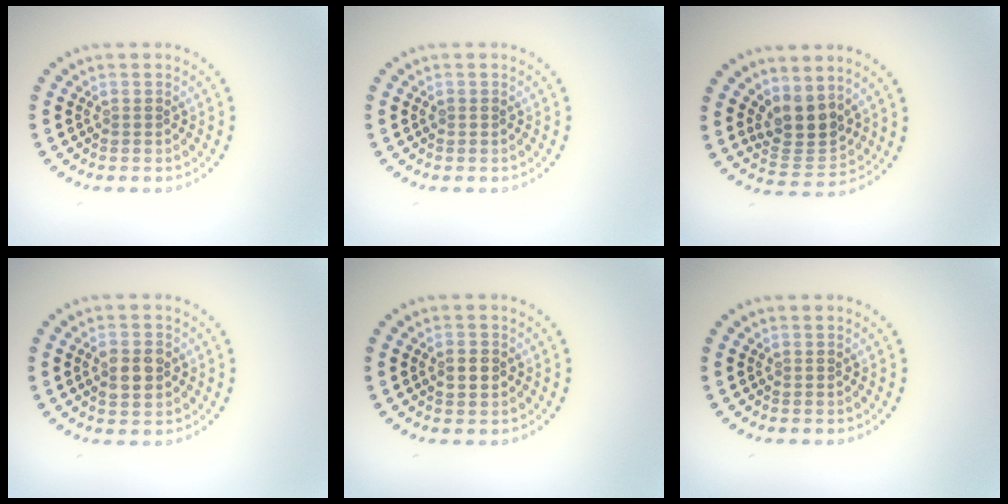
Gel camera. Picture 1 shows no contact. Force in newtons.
{"total": 0.6, "press": 0.6, "slide": 0.1}
{"total": 4.0, "press": 3.3, "slide": 2.2}
{"total": 2.9, "press": 2.9, "slide": 0.1}
{"total": 2.1, "press": 2.1, "slide": 0.0}
{"total": 0.0}